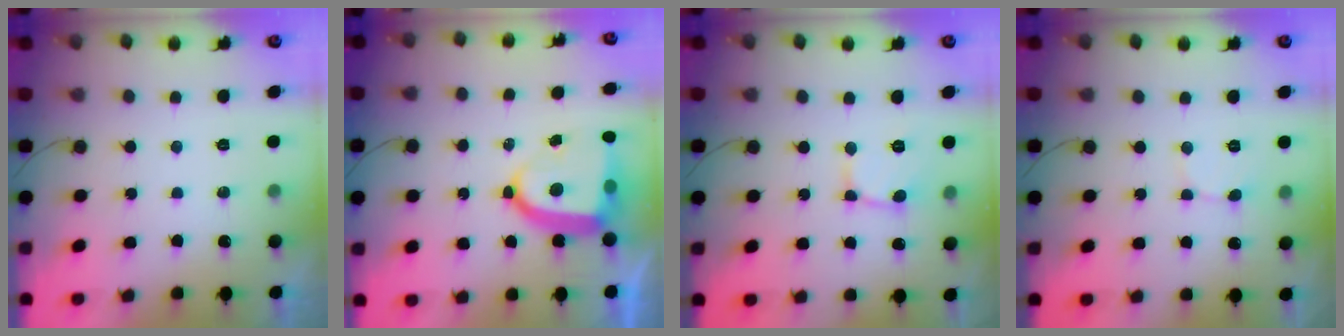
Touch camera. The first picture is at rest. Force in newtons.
{"total": 13.0, "press": 12.9, "slide": 1.8}
{"total": 2.7, "press": 2.7, "slide": 0.2}
{"total": 1.6, "press": 1.6, "slide": 0.1}